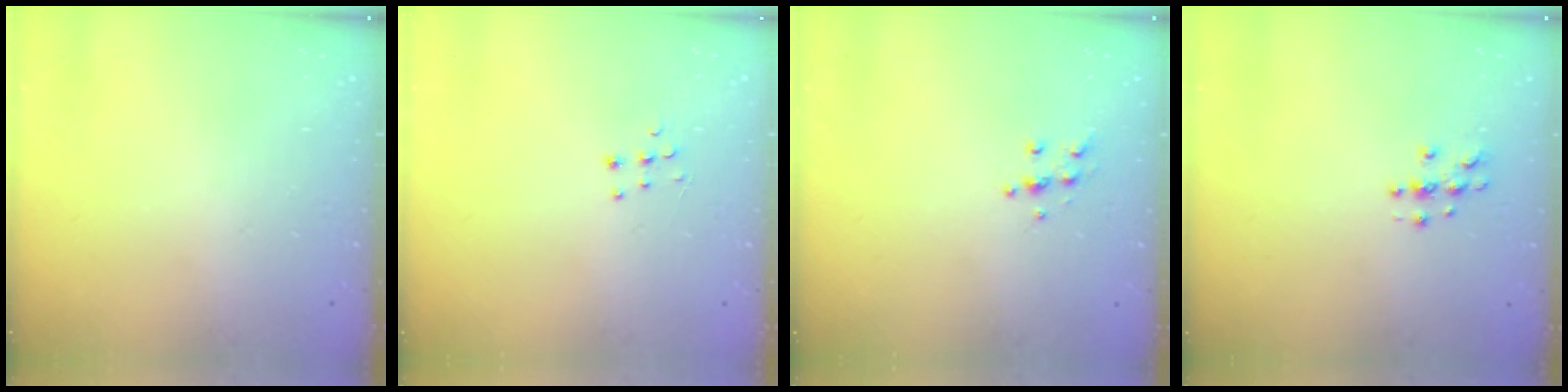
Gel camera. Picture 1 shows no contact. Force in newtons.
{"total": 3.7, "press": 3.7, "slide": 0.2}
{"total": 5.1, "press": 5.1, "slide": 0.5}
{"total": 4.0, "press": 4.0, "slide": 0.5}